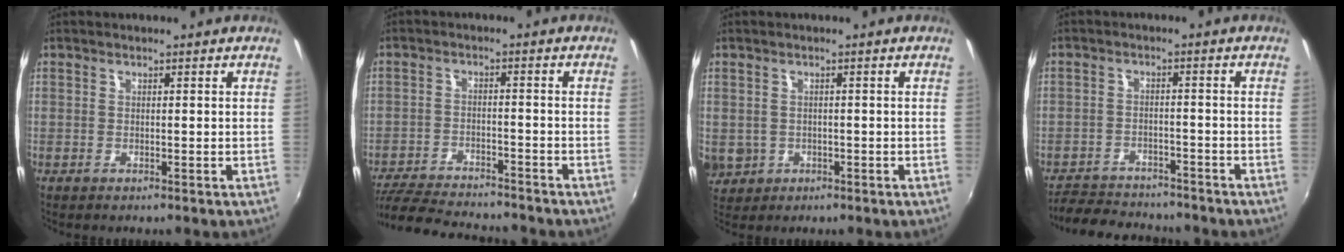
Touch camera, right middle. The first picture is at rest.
{"total": 15.0, "force": [-13.5, 2.9, 5.9], "torque": [-0.137, -0.021, -0.214]}
{"total": 6.9, "force": [-1.1, 6.2, 2.8], "torque": [-0.077, -0.003, -0.005]}
{"total": 10.7, "force": [-9.6, 3.8, 3.0], "torque": [-0.085, 0.006, -0.144]}